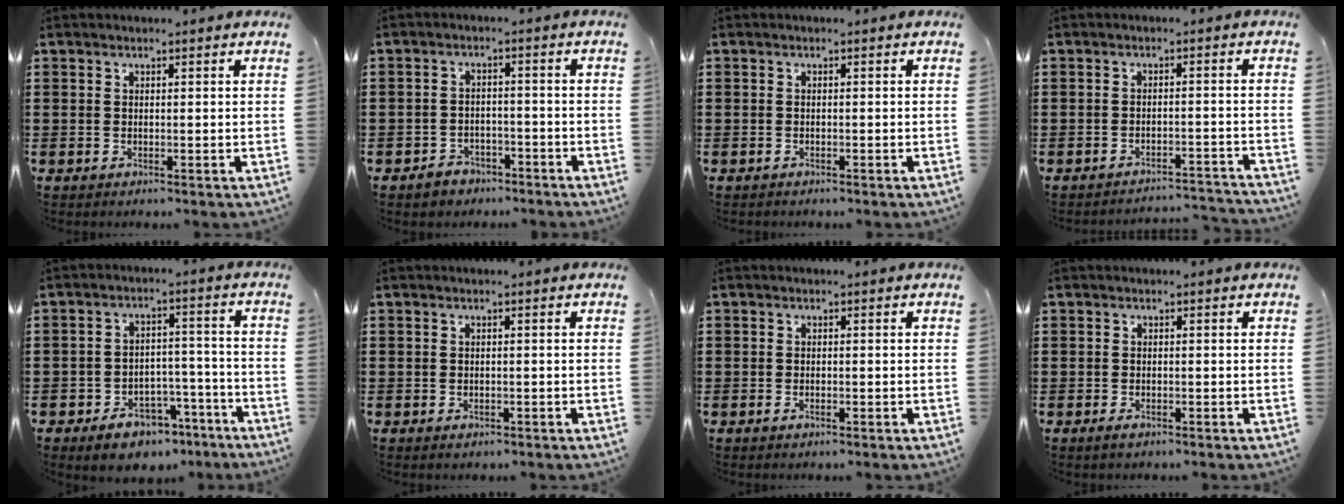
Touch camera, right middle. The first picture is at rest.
{"total": 2.8, "force": [-2.6, 1.0, -0.1], "torque": [-0.008, 0.001, -0.056]}
{"total": 0.8, "force": [-0.7, 0.4, -0.1], "torque": [0.000, 0.001, -0.016]}
{"total": 2.8, "force": [-2.7, -0.2, 0.3], "torque": [-0.009, -0.001, -0.057]}
{"total": 6.2, "force": [-5.4, 2.7, 1.7], "torque": [-0.025, 0.027, -0.101]}
{"total": 0.6, "force": [-0.5, 0.3, 0.0], "torque": [-0.003, 0.000, -0.011]}
{"total": 0.8, "force": [-0.6, 0.4, 0.2], "torque": [-0.006, -0.001, -0.012]}
{"total": 0.9, "force": [-0.6, 0.5, 0.4], "torque": [-0.009, -0.001, -0.012]}